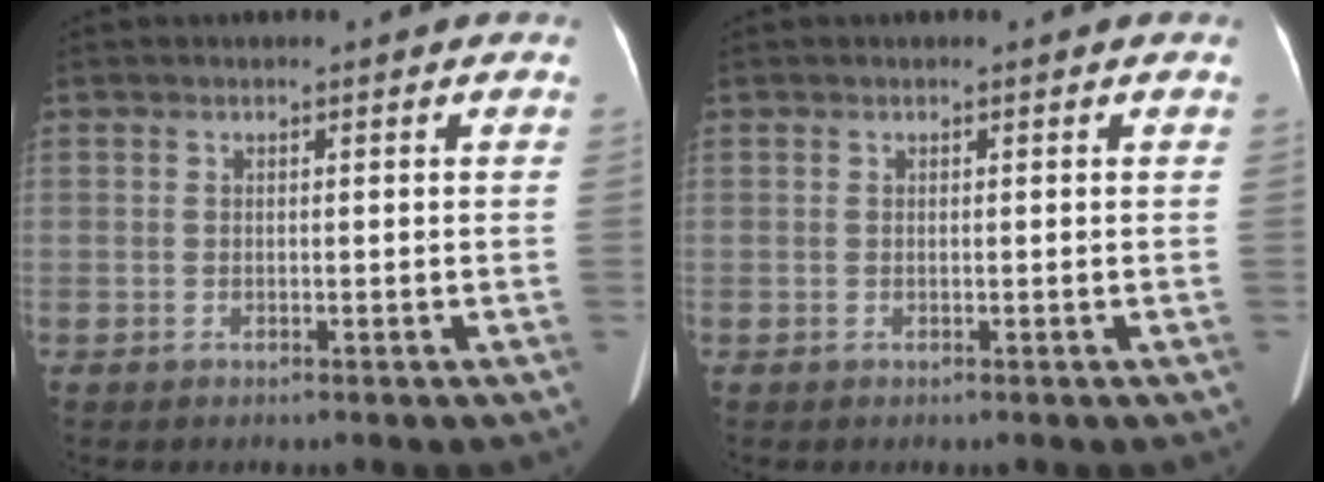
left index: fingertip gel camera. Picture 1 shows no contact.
{"total": 0.0}